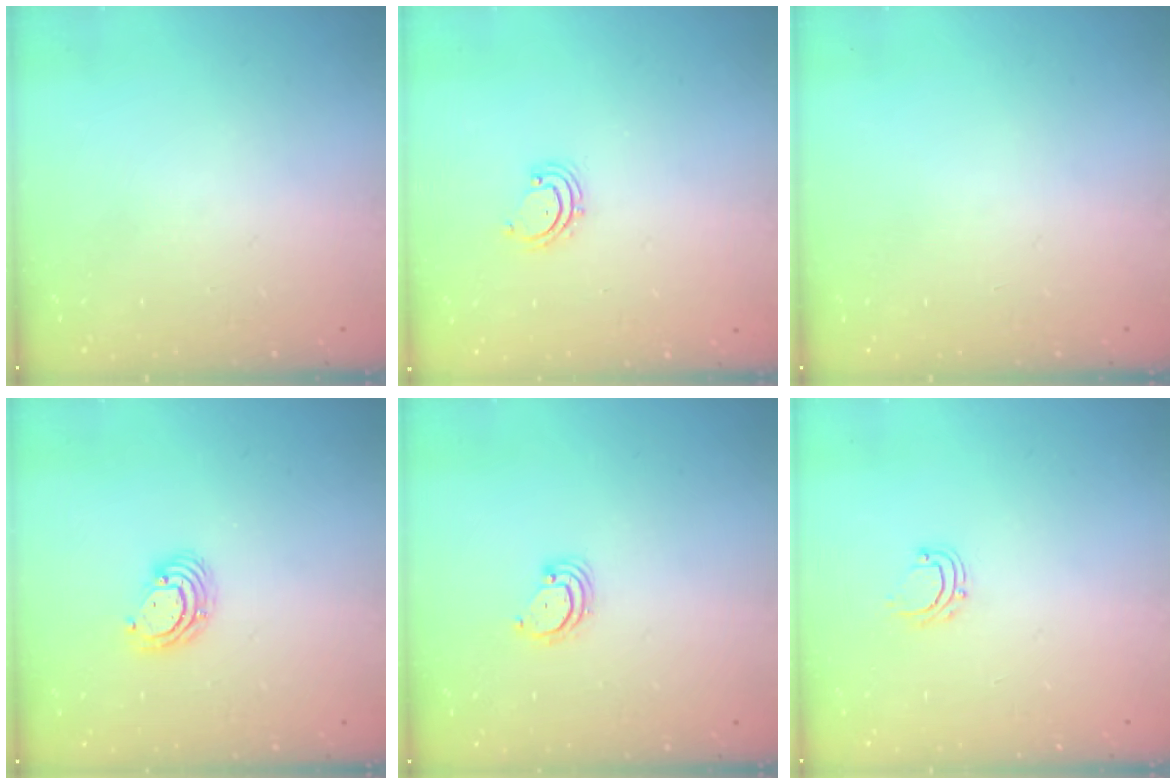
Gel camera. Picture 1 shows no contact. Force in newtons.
{"total": 2.7, "press": 2.6, "slide": 0.5}
{"total": 0.0}
{"total": 5.2, "press": 5.2, "slide": 0.3}
{"total": 2.9, "press": 2.9, "slide": 0.3}
{"total": 4.9, "press": 4.8, "slide": 0.4}